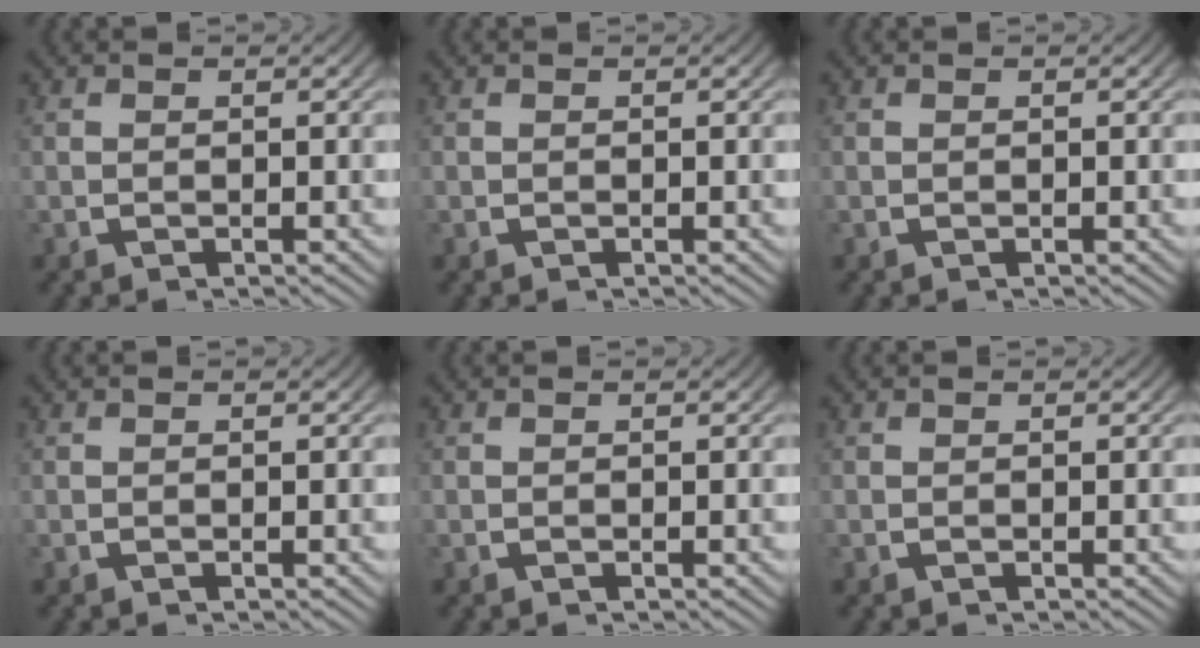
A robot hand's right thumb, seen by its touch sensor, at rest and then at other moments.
{"total": 0.0}
{"total": 0.0}
{"total": 0.0}
{"total": 0.0}
{"total": 0.0}